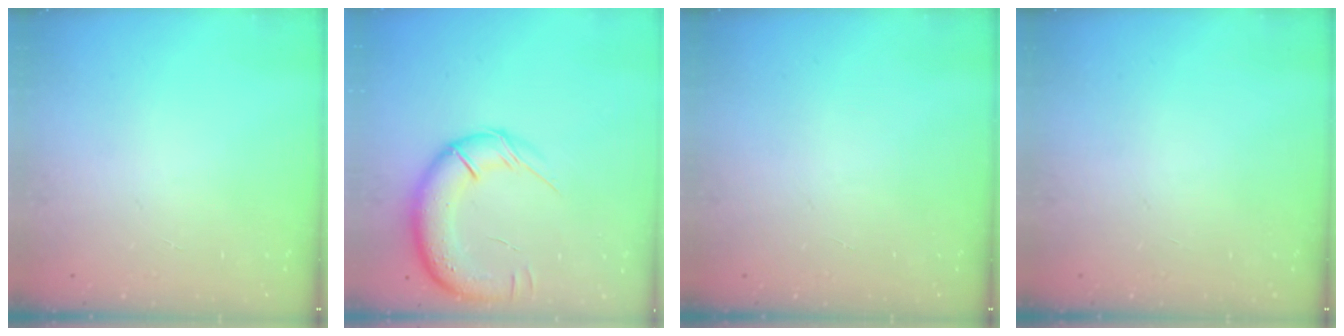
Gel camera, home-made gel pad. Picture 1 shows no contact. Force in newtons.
{"total": 15.8, "press": 15.3, "slide": 4.0}
{"total": 0.0}
{"total": 0.0}